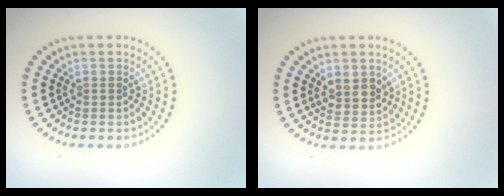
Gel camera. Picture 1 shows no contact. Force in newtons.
{"total": 2.3, "press": 2.1, "slide": 0.9}